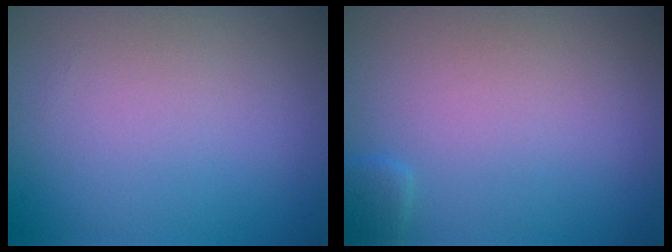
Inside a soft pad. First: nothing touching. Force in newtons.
{"total": 1.0, "press": 1.0, "slide": 0.1}